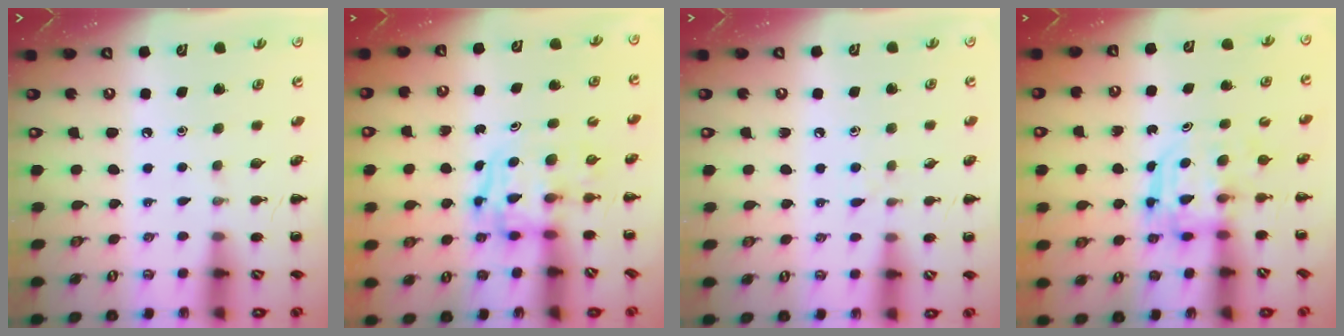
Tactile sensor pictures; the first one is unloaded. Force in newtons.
{"total": 3.3, "press": 3.2, "slide": 0.6}
{"total": 4.3, "press": 3.8, "slide": 2.0}
{"total": 3.2, "press": 3.2, "slide": 0.2}